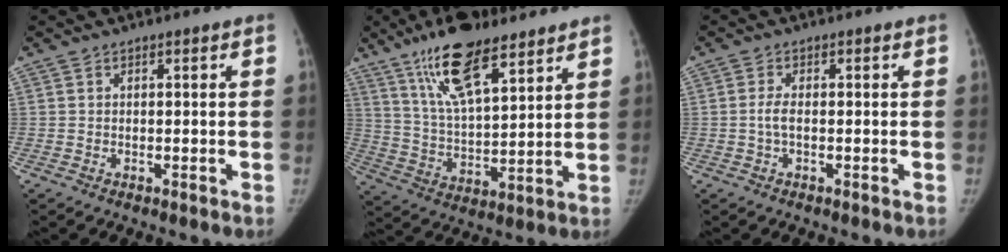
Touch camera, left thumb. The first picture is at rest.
{"total": 16.6, "force": [11.0, 5.6, 11.2], "torque": [-0.179, -0.046, 0.204]}
{"total": 2.2, "force": [-0.2, 0.8, 2.0], "torque": [-0.049, 0.002, -0.005]}